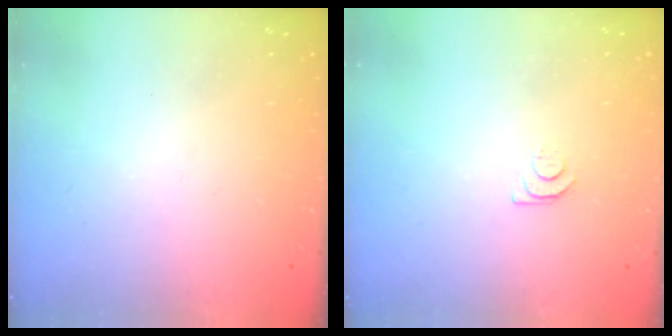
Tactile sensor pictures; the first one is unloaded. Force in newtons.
{"total": 4.1, "press": 4.1, "slide": 0.5}